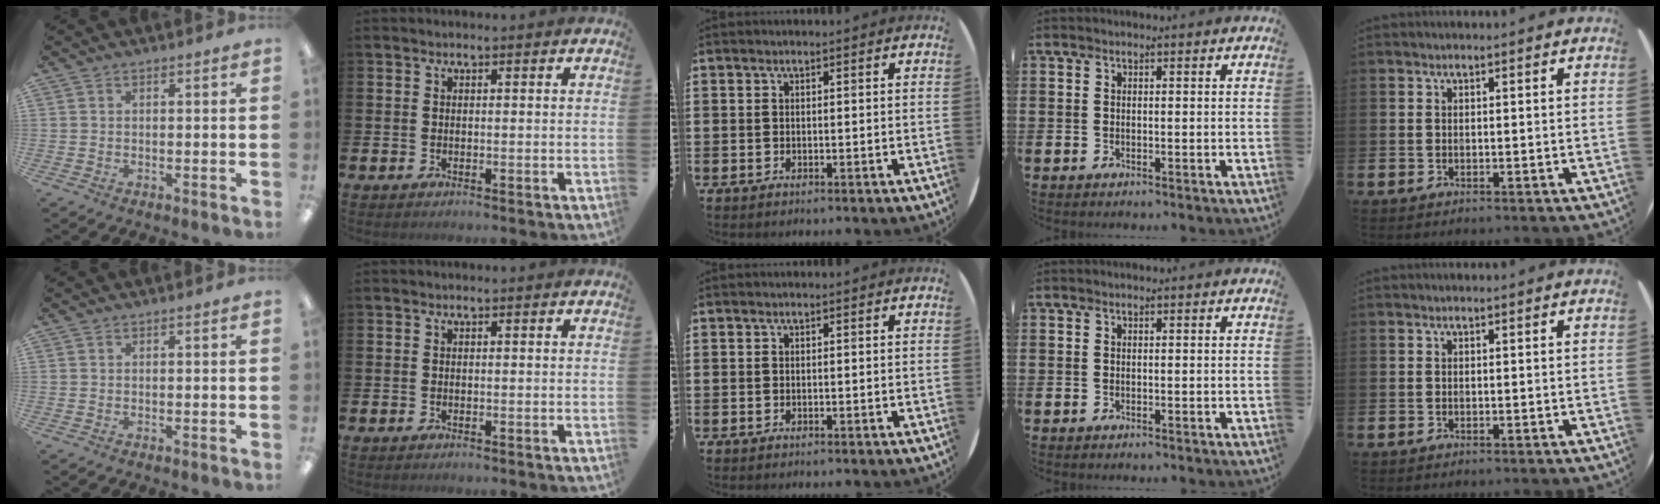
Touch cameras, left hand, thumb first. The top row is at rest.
{}